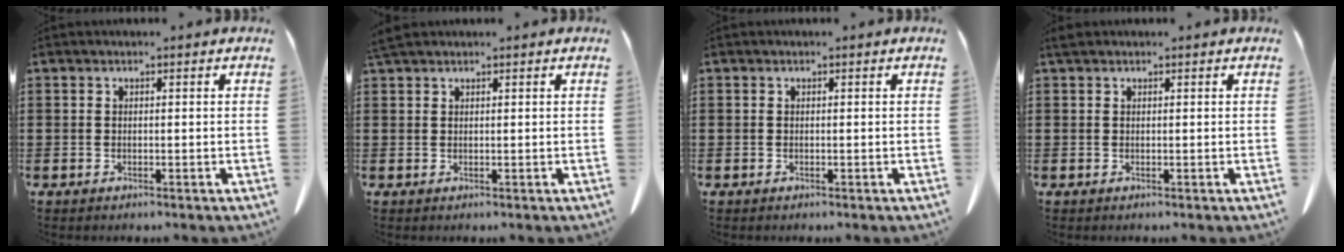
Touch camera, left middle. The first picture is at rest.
{"total": 1.5, "force": [1.3, 0.2, 0.7], "torque": [-0.017, -0.001, 0.026]}
{"total": 0.0}
{"total": 0.7, "force": [0.5, 0.3, 0.4], "torque": [-0.011, 0.000, 0.011]}